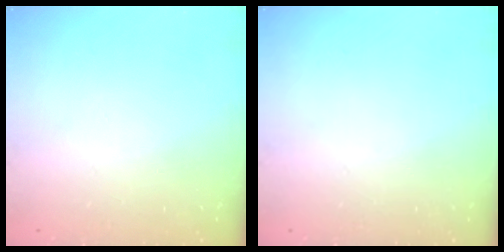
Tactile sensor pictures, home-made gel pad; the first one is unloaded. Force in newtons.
{"total": 0.0}